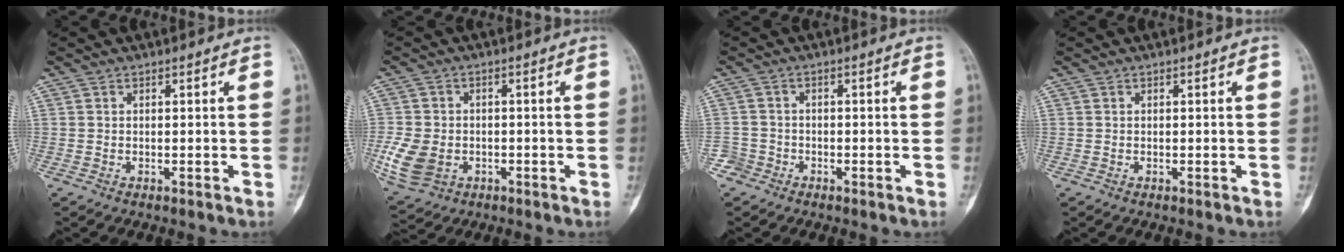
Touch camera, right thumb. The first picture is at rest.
{"total": 8.9, "force": [-2.2, 6.8, 5.3], "torque": [-0.104, 0.005, -0.033]}
{"total": 2.7, "force": [-1.6, 2.1, -0.5], "torque": [0.020, 0.012, -0.037]}
{"total": 0.0}